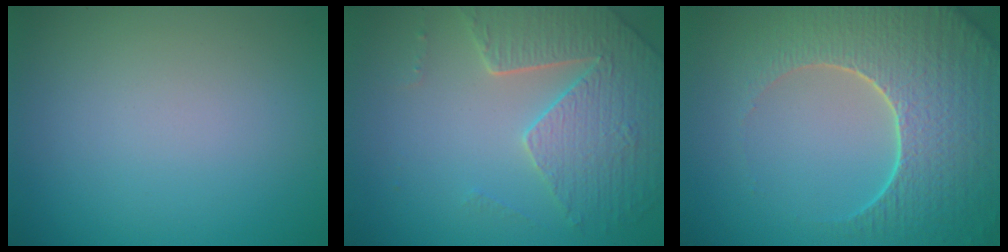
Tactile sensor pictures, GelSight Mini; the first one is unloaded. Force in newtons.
{"total": 5.0, "press": 4.5, "slide": 2.1}
{"total": 8.1, "press": 6.1, "slide": 5.3}